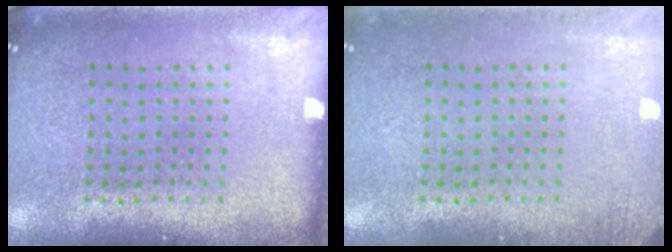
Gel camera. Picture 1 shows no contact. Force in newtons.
{"total": 1.2, "press": 1.2, "slide": 0.2}